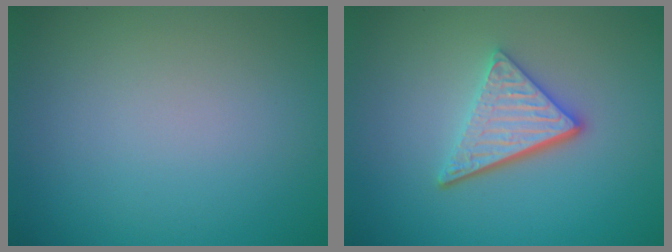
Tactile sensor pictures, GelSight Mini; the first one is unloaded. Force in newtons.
{"total": 4.2, "press": 3.2, "slide": 2.7}